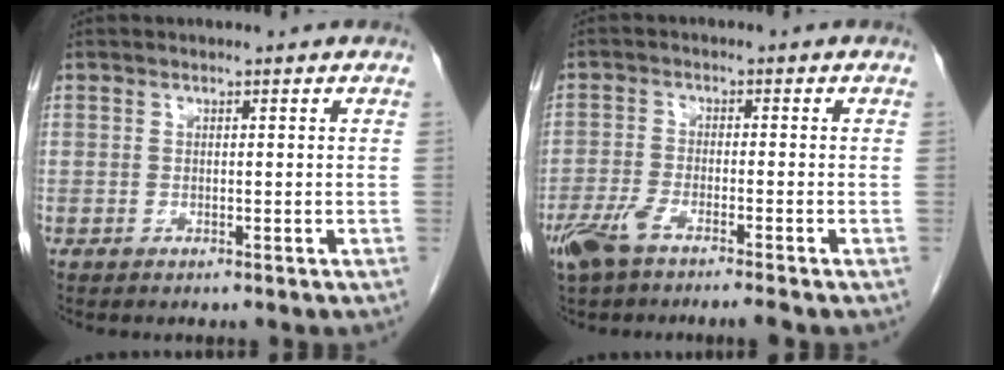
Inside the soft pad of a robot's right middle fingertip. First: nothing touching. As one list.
[{"total": 6.0, "force": [-4.4, 0.5, 4.1], "torque": [-0.077, -0.010, -0.081]}]